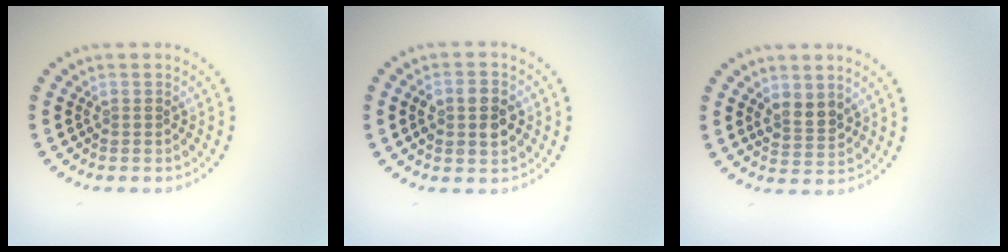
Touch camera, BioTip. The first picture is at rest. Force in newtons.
{"total": 3.8, "press": 3.8, "slide": 0.4}
{"total": 2.4, "press": 2.2, "slide": 1.0}